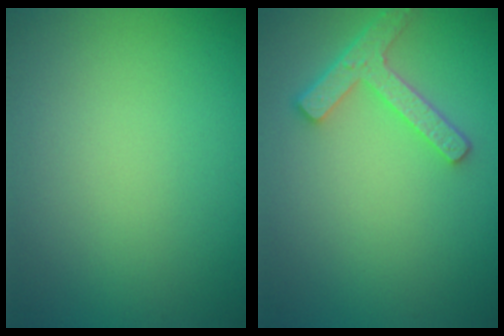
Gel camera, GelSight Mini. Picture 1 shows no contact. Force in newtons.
{"total": 3.7, "press": 3.0, "slide": 2.1}